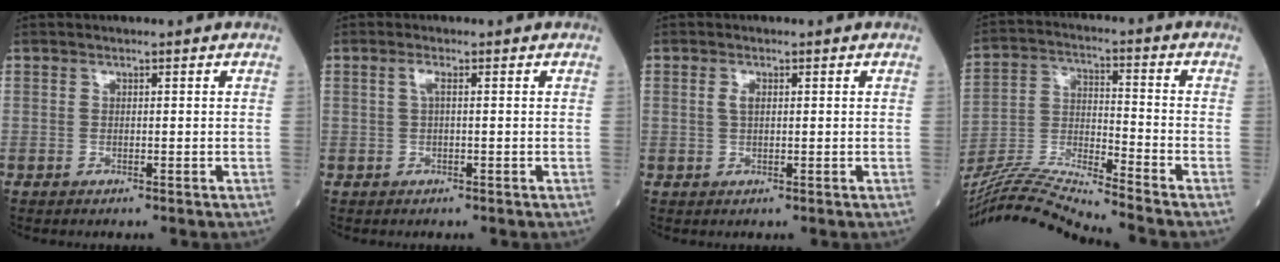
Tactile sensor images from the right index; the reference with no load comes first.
{"total": 1.3, "force": [0.3, 0.2, 1.3], "torque": [-0.030, 0.002, 0.003]}
{"total": 1.5, "force": [0.4, 0.6, 1.3], "torque": [-0.028, 0.003, 0.007]}
{"total": 14.5, "force": [-13.5, -2.2, 4.9], "torque": [-0.088, -0.003, -0.249]}